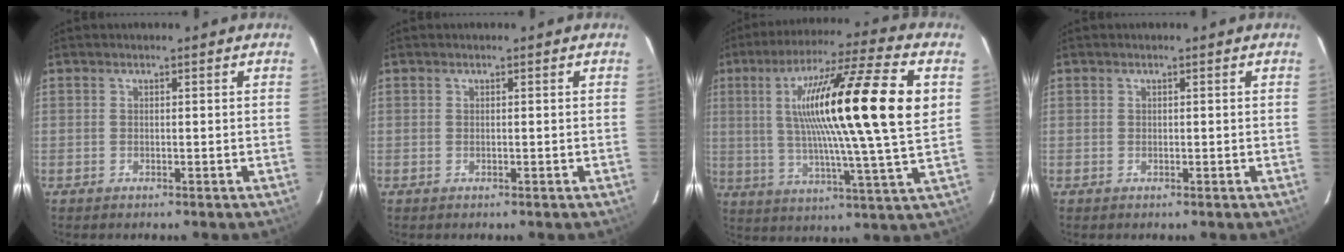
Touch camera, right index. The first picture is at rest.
{"total": 0.0}
{"total": 24.0, "force": [4.5, 0.5, 23.5], "torque": [-0.393, 0.014, 0.056]}
{"total": 0.0}